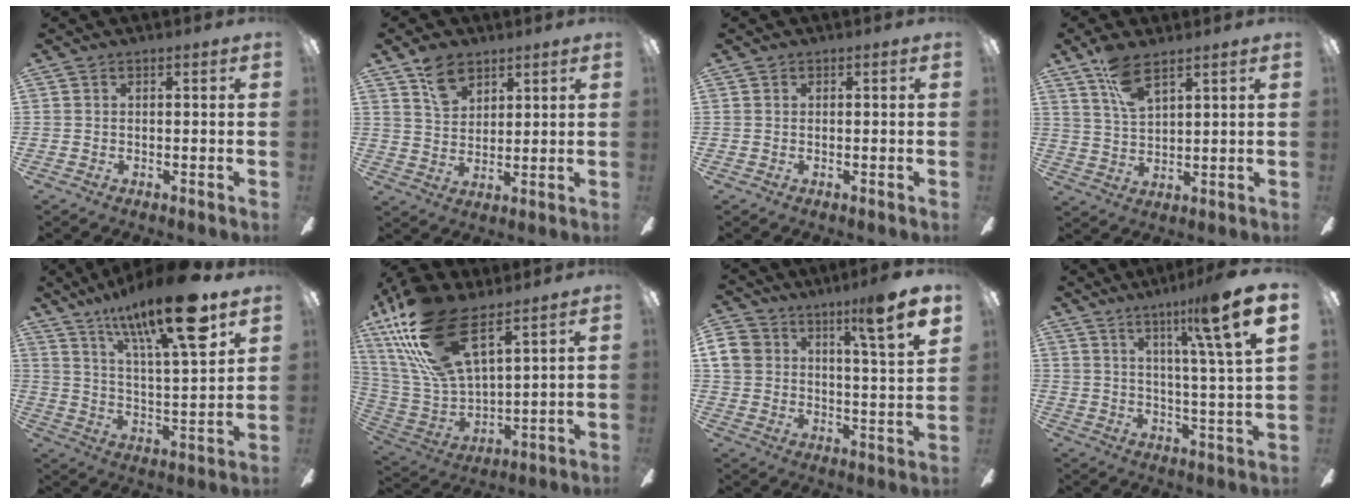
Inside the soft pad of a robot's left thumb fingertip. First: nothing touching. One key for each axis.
{"total": 8.1, "fx": 5.5, "fy": 4.8, "fz": 3.5, "tx": -0.062, "ty": -0.014, "tz": 0.103}
{"total": 0.0}
{"total": 8.3, "fx": 5.7, "fy": 2.9, "fz": 5.4, "tx": -0.103, "ty": -0.021, "tz": 0.101}
{"total": 20.7, "fx": 14.2, "fy": 4.5, "fz": 14.4, "tx": -0.244, "ty": -0.079, "tz": 0.227}
{"total": 23.8, "fx": 14.9, "fy": 9.8, "fz": 15.8, "tx": -0.352, "ty": -0.068, "tz": 0.267}
{"total": 15.6, "fx": 10.8, "fy": 5.2, "fz": 9.9, "tx": -0.154, "ty": -0.068, "tz": 0.181}
{"total": 14.0, "fx": 9.4, "fy": 0.0, "fz": 10.4, "tx": -0.168, "ty": -0.051, "tz": 0.132}